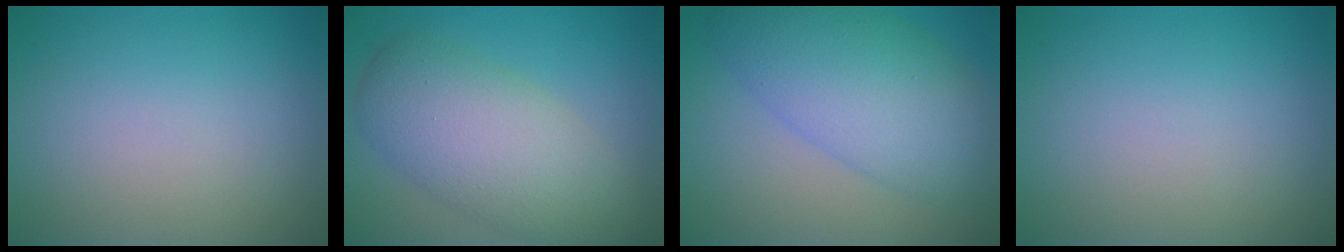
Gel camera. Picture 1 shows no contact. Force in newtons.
{"total": 7.4, "press": 7.4, "slide": 0.6}
{"total": 8.0, "press": 8.0, "slide": 0.3}
{"total": 0.0}